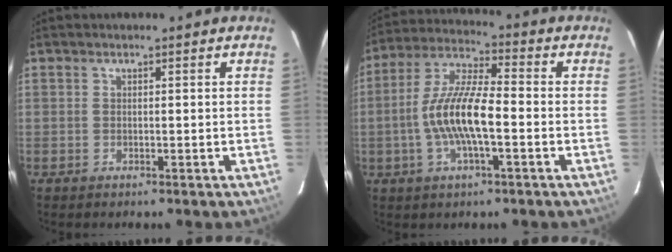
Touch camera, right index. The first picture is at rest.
{"total": 12.3, "force": [-2.7, 3.2, 11.5], "torque": [-0.237, 0.006, -0.055]}